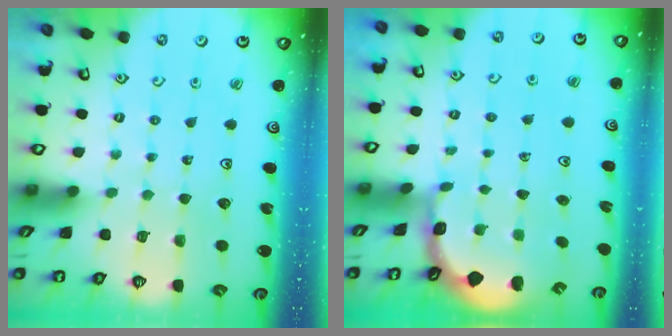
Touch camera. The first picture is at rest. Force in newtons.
{"total": 0.8, "press": 0.8, "slide": 0.2}